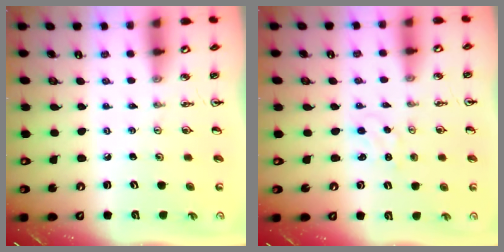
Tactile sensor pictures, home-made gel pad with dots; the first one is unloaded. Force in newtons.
{"total": 1.2, "press": 1.1, "slide": 0.2}